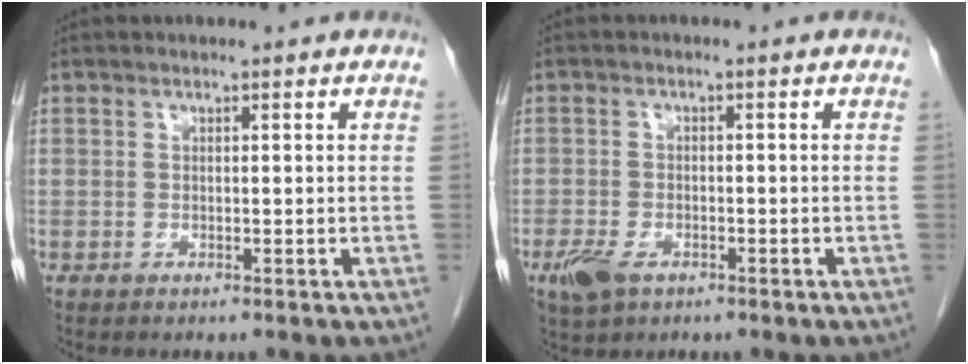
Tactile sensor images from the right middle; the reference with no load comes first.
{"total": 4.2, "force": [-2.4, 2.3, 2.6], "torque": [-0.056, -0.005, -0.036]}